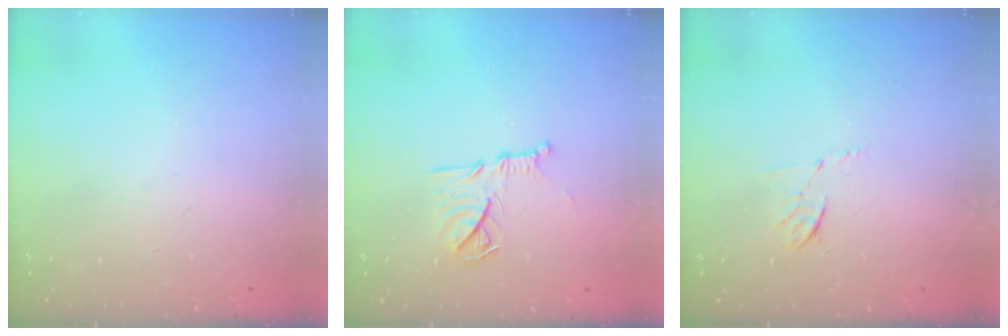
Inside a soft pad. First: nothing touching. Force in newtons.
{"total": 12.5, "press": 12.5, "slide": 0.8}
{"total": 5.7, "press": 5.5, "slide": 1.5}